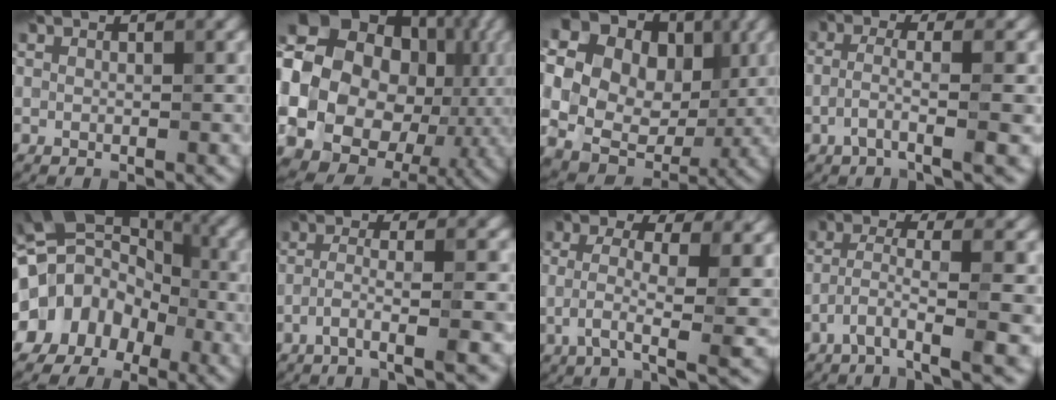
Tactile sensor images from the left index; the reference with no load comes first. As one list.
[{"total": 24.3, "force": [-0.9, 21.4, 11.5], "torque": [-0.244, 0.017, -0.040]}, {"total": 21.6, "force": [6.8, 17.6, 10.6], "torque": [-0.251, 0.046, 0.087]}, {"total": 4.1, "force": [-1.2, 0.7, 3.9], "torque": [-0.077, 0.007, -0.030]}, {"total": 15.6, "force": [-3.0, 13.1, 8.0], "torque": [-0.151, 0.018, -0.068]}, {"total": 4.7, "force": [-2.4, 0.5, 4.0], "torque": [-0.069, 0.008, -0.056]}, {"total": 6.5, "force": [-0.1, 2.2, 6.1], "torque": [-0.114, 0.001, -0.009]}, {"total": 5.1, "force": [-2.2, 0.7, 4.6], "torque": [-0.090, 0.007, -0.046]}]